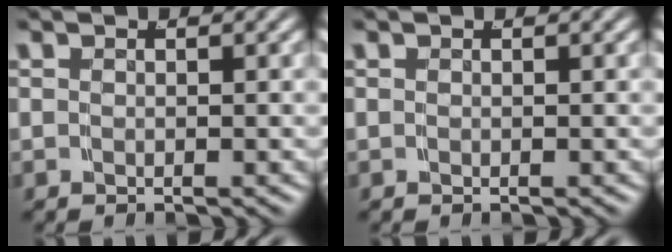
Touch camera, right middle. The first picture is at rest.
{"total": 0.0}